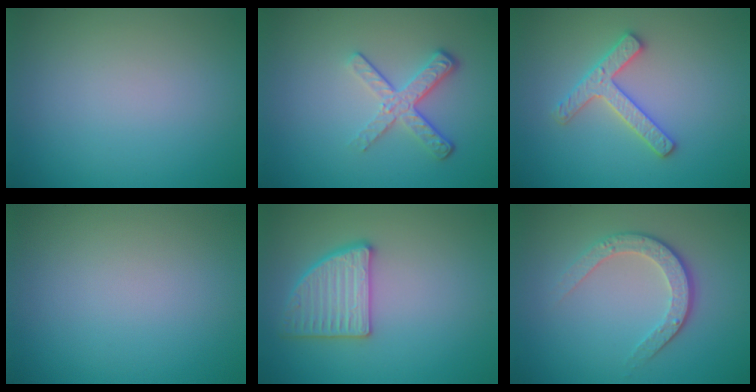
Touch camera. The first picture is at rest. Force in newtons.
{"total": 3.5, "press": 2.5, "slide": 2.5}
{"total": 2.9, "press": 2.8, "slide": 0.6}
{"total": 0.0}
{"total": 3.5, "press": 3.3, "slide": 1.1}
{"total": 3.5, "press": 2.6, "slide": 2.3}